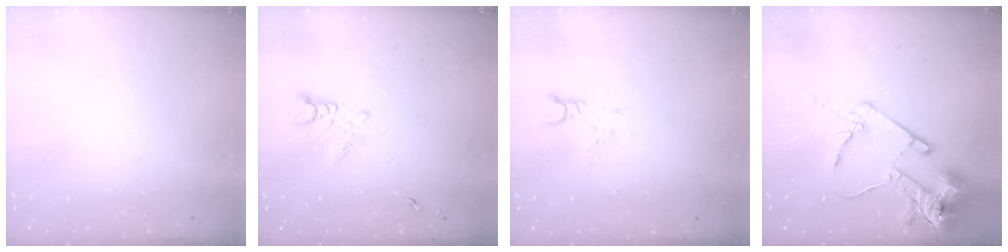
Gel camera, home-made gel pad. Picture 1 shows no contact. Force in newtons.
{"total": 3.0, "press": 2.9, "slide": 0.4}
{"total": 3.3, "press": 3.3, "slide": 0.2}
{"total": 16.1, "press": 16.0, "slide": 1.9}